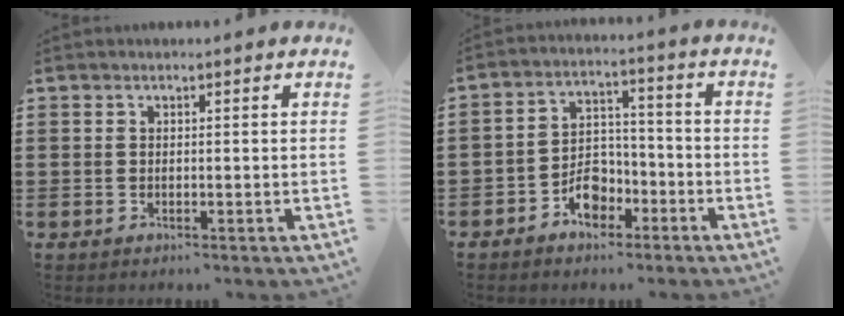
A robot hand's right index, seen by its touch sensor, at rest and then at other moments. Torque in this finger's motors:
{"motor_torque": [0.40, 1.74, 0.09, 0.00]}